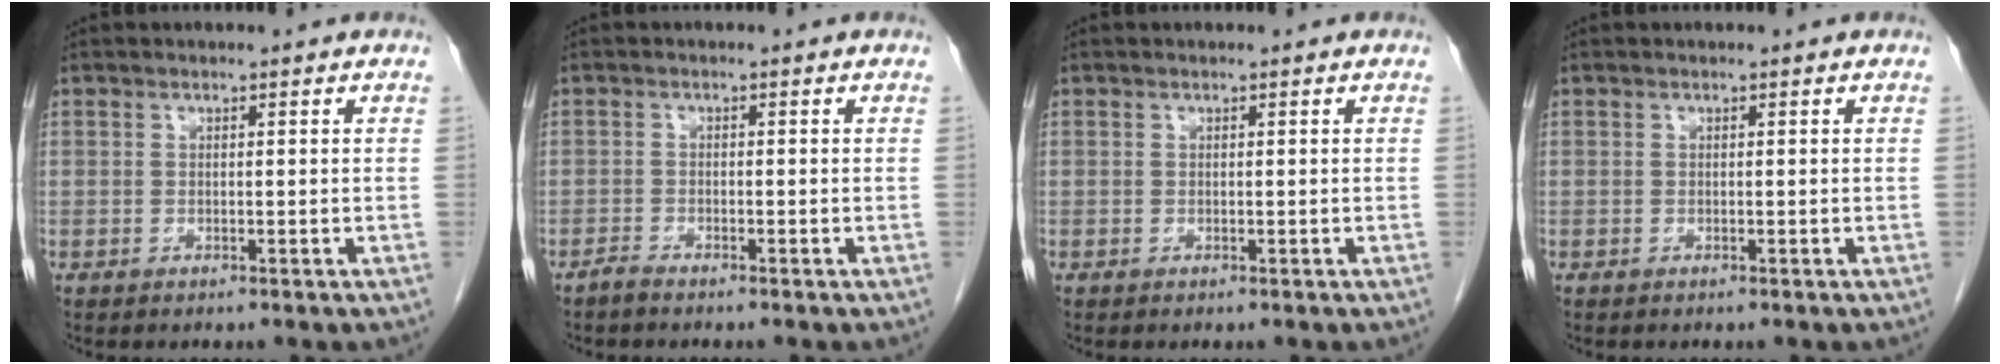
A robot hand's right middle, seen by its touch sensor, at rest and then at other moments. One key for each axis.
{"total": 1.2, "fx": -1.2, "fy": 0.0, "fz": 0.4, "tx": -0.013, "ty": -0.002, "tz": -0.023}
{"total": 0.0}
{"total": 0.0}